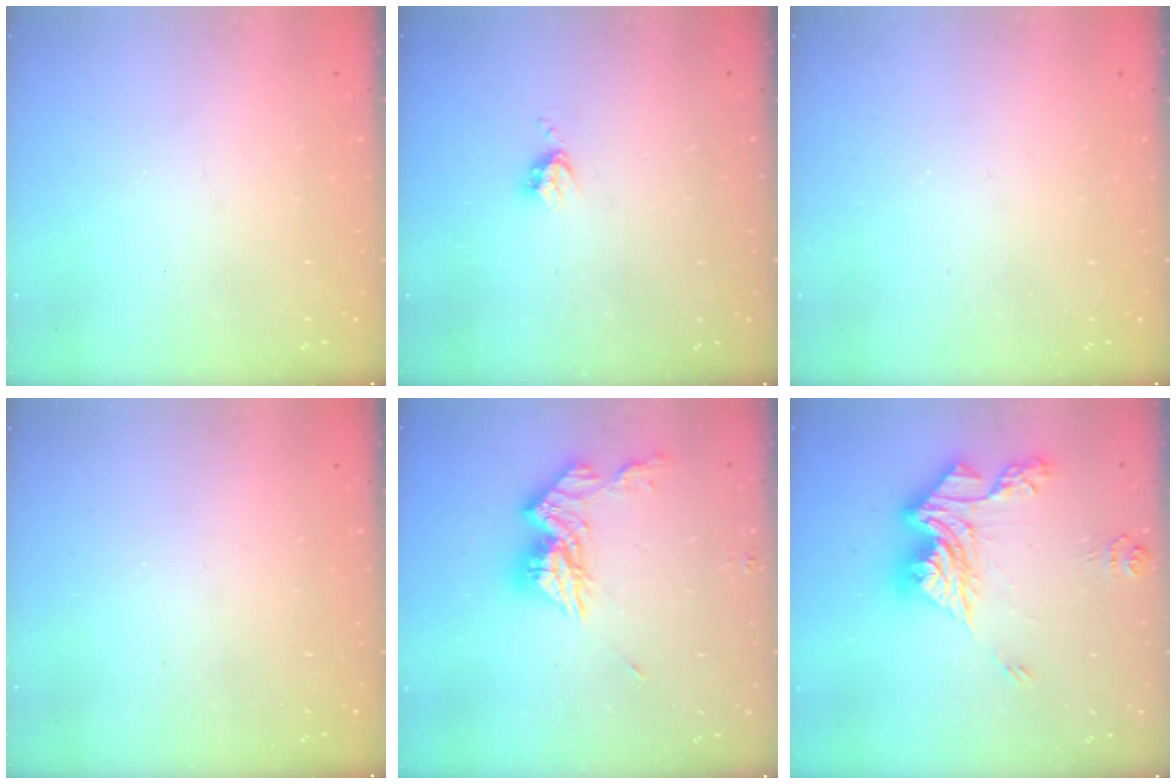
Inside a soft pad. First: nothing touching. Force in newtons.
{"total": 3.5, "press": 3.4, "slide": 0.5}
{"total": 0.0}
{"total": 0.0}
{"total": 12.3, "press": 12.2, "slide": 1.0}
{"total": 17.0, "press": 16.9, "slide": 1.7}